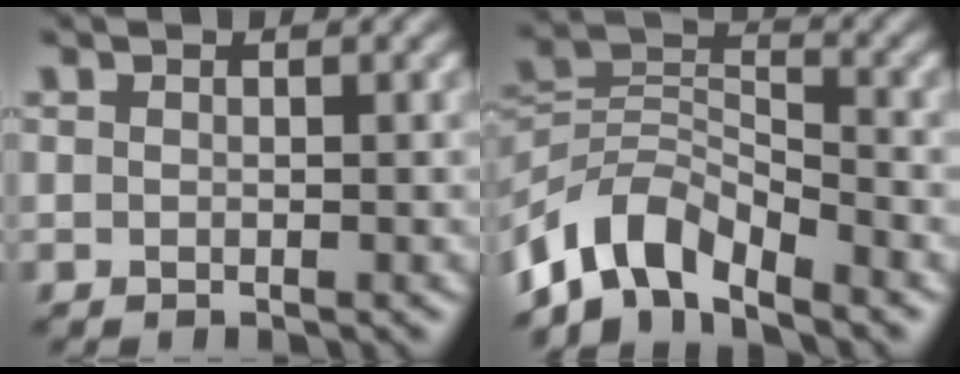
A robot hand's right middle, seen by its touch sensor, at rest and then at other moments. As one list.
[{"total": 7.0, "force": [-5.4, 2.9, 3.4], "torque": [-0.049, -0.002, -0.114]}]